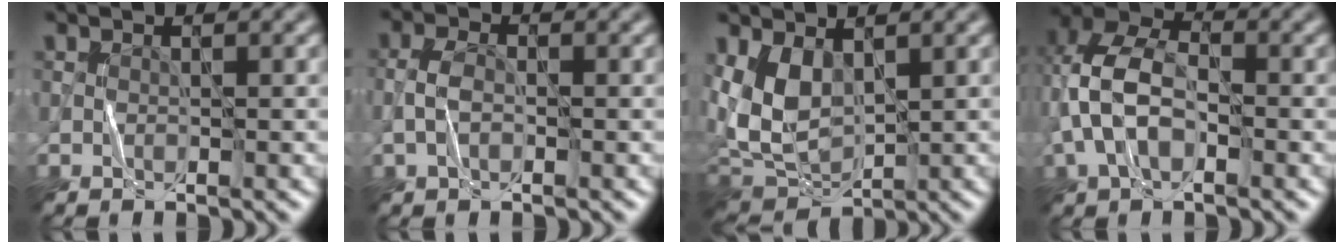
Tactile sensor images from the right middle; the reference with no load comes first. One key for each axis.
{"total": 2.4, "fx": -0.6, "fy": 1.3, "fz": 1.9, "tx": -0.041, "ty": 0.005, "tz": -0.019}
{"total": 6.6, "fx": 1.4, "fy": 4.1, "fz": 4.9, "tx": -0.117, "ty": -0.011, "tz": 0.027}
{"total": 7.1, "fx": -0.8, "fy": 4.5, "fz": 5.5, "tx": -0.124, "ty": 0.019, "tz": -0.031}